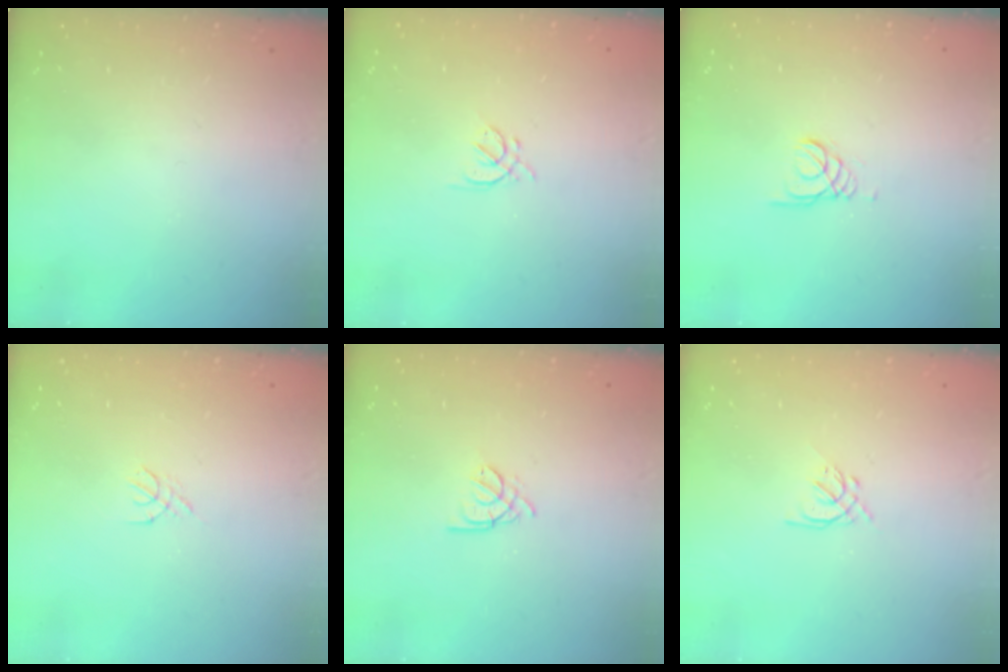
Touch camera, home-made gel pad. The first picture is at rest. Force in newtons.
{"total": 2.5, "press": 2.4, "slide": 0.6}
{"total": 1.0, "press": 1.0, "slide": 0.1}
{"total": 1.8, "press": 1.7, "slide": 0.5}
{"total": 1.8, "press": 1.7, "slide": 0.5}
{"total": 1.3, "press": 1.1, "slide": 0.6}